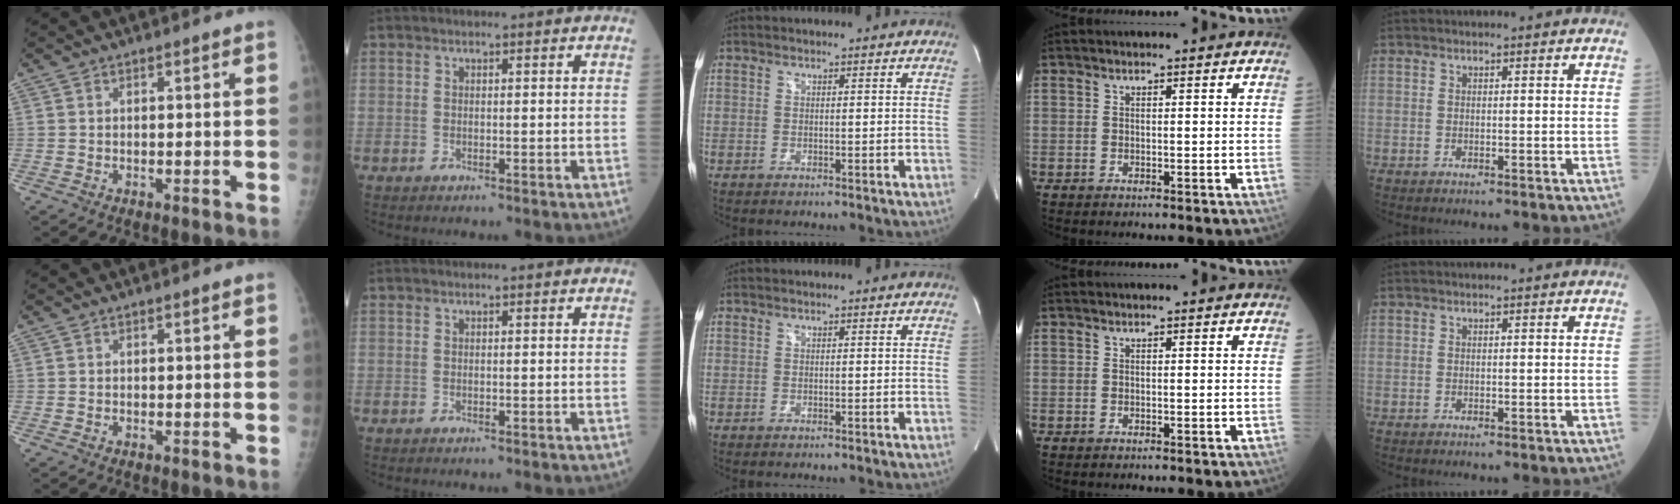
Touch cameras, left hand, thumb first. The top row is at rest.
{}